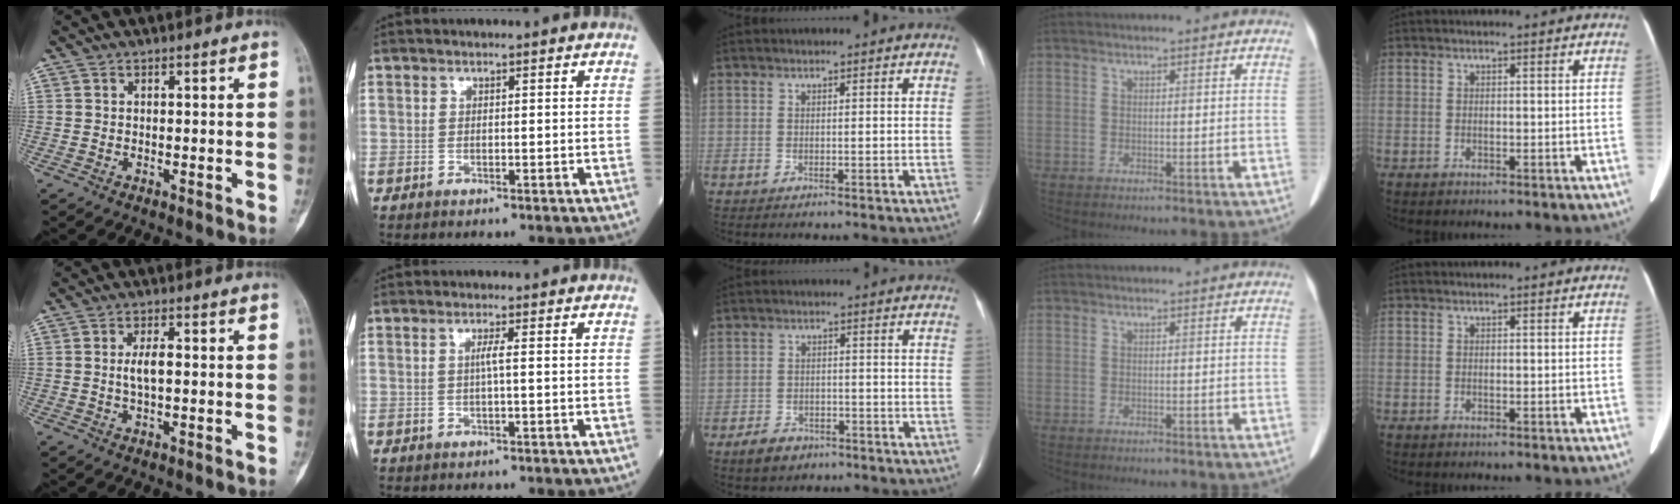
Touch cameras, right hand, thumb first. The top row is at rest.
{"thumb": {"total": 3.3, "force": [0.0, 1.2, 3.0], "torque": [-0.059, 0.004, -0.001]}, "index": {"total": 1.3, "force": [0.0, -0.3, 1.3], "torque": [-0.027, 0.001, -0.001]}, "middle": {"total": 4.1, "force": [-2.8, 2.4, 1.6], "torque": [-0.037, 0.001, -0.041]}}